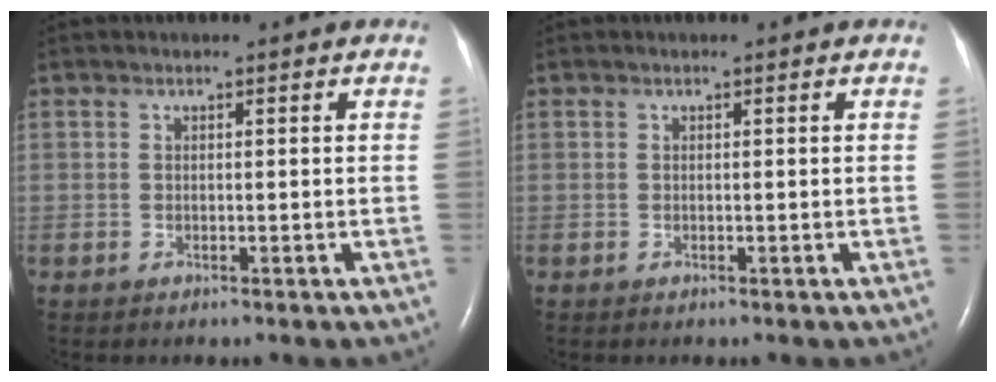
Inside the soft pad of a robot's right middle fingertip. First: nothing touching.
{"total": 0.0}